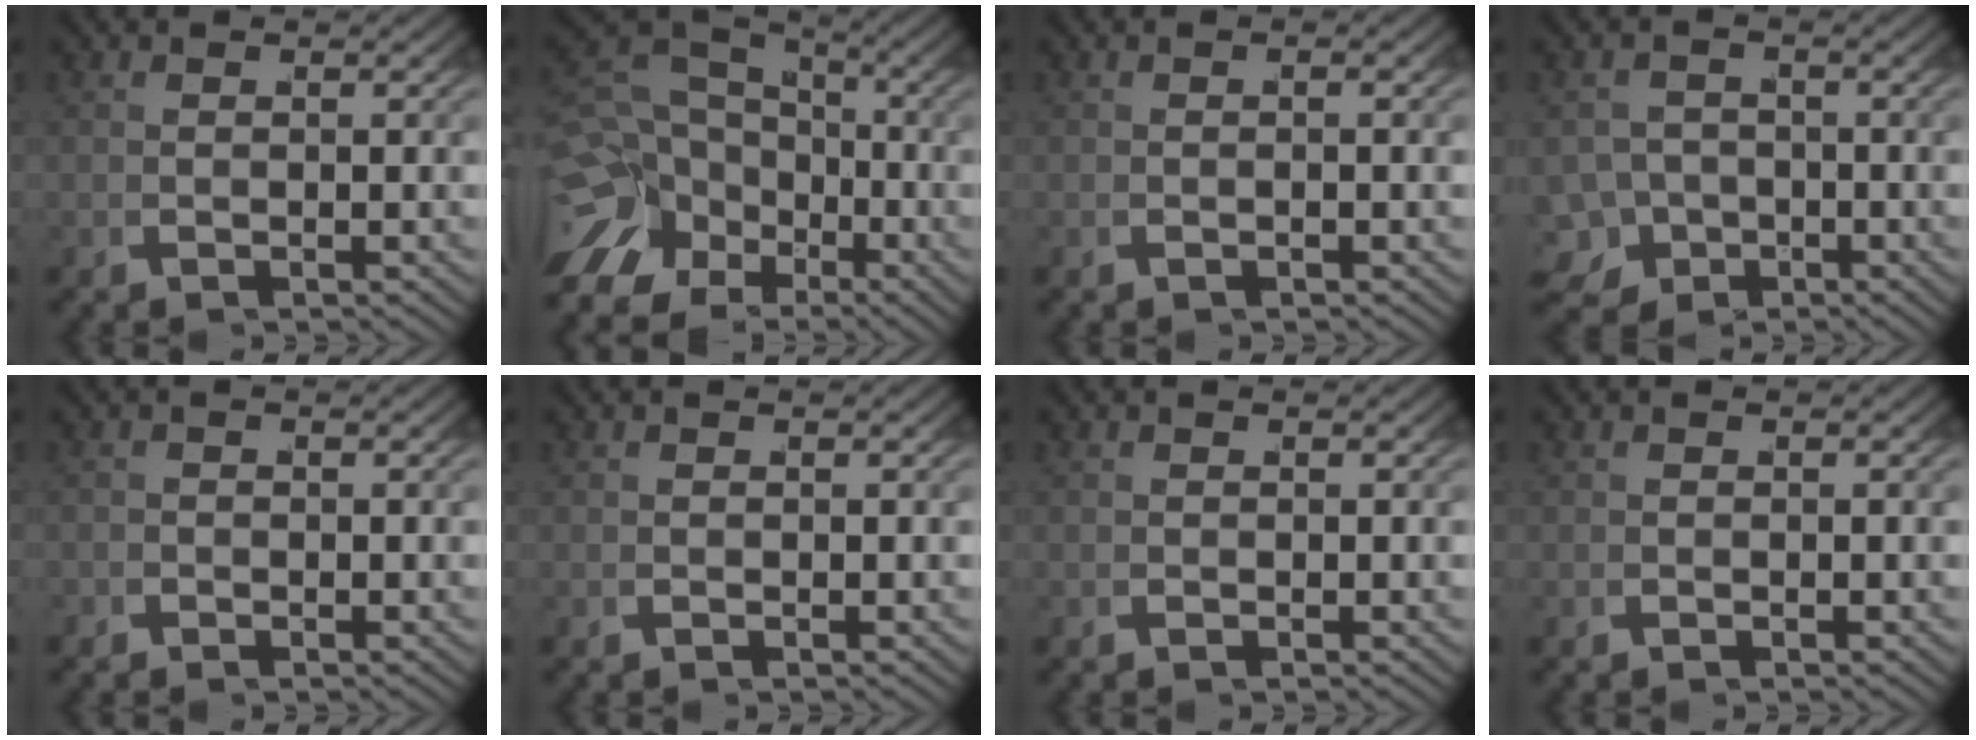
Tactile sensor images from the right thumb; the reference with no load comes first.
{"total": 10.8, "force": [-1.1, 8.4, 6.6], "torque": [-0.114, -0.030, -0.006]}
{"total": 0.8, "force": [-0.3, 0.2, 0.7], "torque": [-0.015, 0.003, -0.006]}
{"total": 5.6, "force": [-2.9, 4.3, 2.3], "torque": [-0.032, -0.030, -0.041]}
{"total": 0.7, "force": [-0.5, 0.5, -0.1], "torque": [0.008, 0.000, -0.016]}
{"total": 0.0}
{"total": 0.0}
{"total": 0.0}